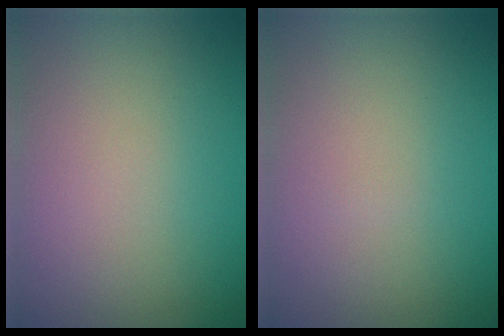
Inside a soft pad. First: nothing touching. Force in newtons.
{"total": 0.0}